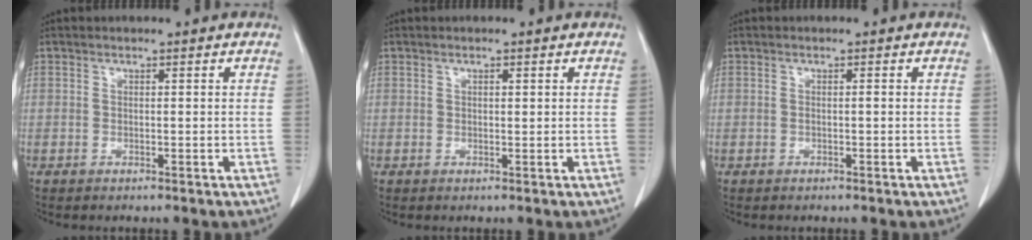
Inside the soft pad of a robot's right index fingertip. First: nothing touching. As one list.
[{"total": 0.6, "force": [0.3, 0.2, 0.5], "torque": [-0.010, -0.001, 0.005]}, {"total": 0.6, "force": [-0.1, 0.0, 0.5], "torque": [-0.012, 0.001, 0.000]}]